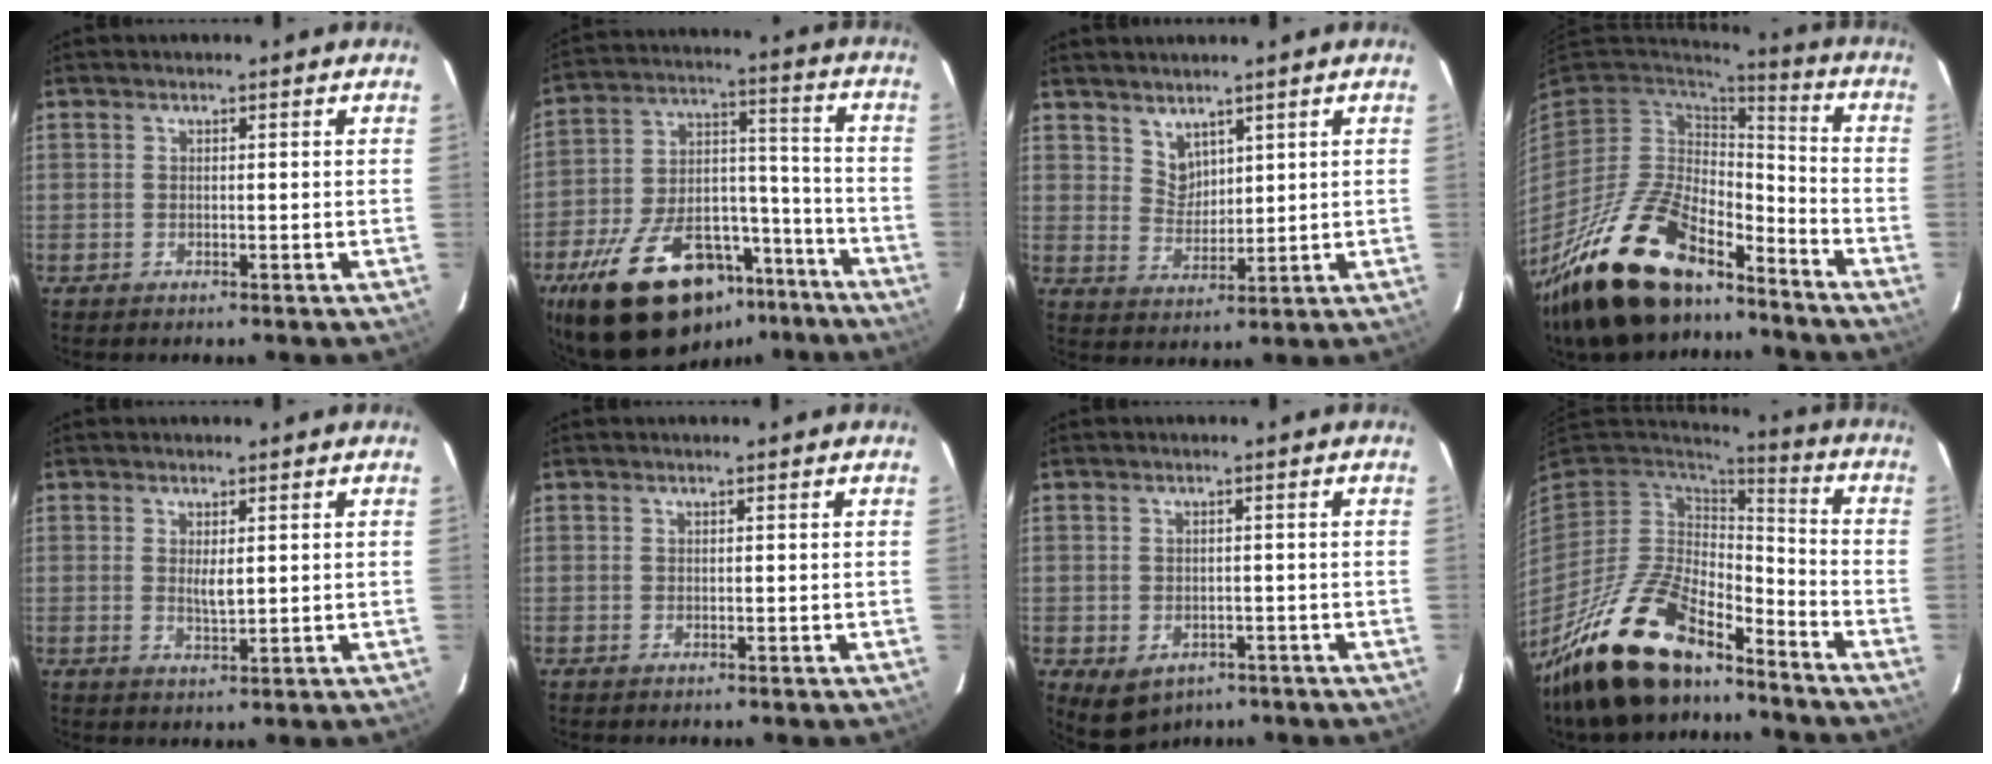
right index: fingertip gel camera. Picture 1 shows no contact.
{"total": 27.0, "force": [-18.2, 12.8, 15.4], "torque": [-0.291, 0.019, -0.265]}
{"total": 4.4, "force": [3.5, 2.6, 1.0], "torque": [-0.009, 0.003, 0.071]}
{"total": 26.4, "force": [-18.5, 11.0, 15.2], "torque": [-0.309, -0.020, -0.310]}
{"total": 2.8, "force": [0.5, 0.9, 2.6], "torque": [-0.045, -0.005, 0.010]}
{"total": 0.0}
{"total": 5.9, "force": [-3.0, 4.4, 2.7], "torque": [-0.048, -0.005, -0.028]}
{"total": 22.3, "force": [-16.4, 8.2, 12.8], "torque": [-0.260, -0.028, -0.290]}